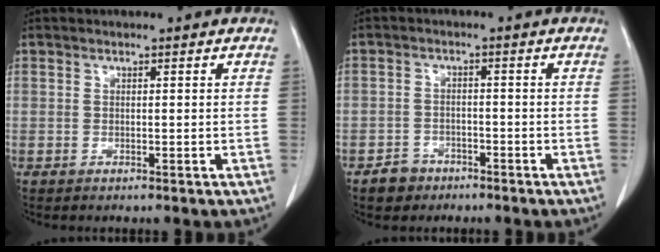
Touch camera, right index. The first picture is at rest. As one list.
[{"total": 3.5, "force": [-2.3, 2.6, 0.3], "torque": [-0.007, 0.011, -0.036]}]